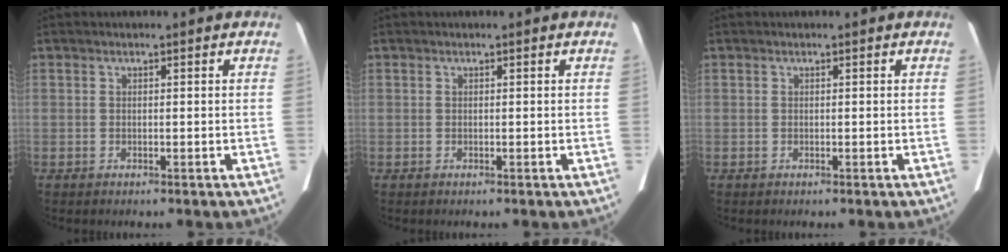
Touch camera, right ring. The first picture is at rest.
{"total": 0.0}
{"total": 0.0}